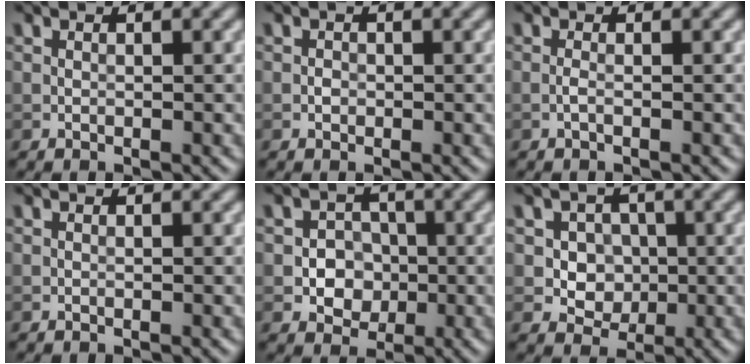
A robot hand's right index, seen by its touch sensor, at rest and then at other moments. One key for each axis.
{"total": 0.6, "fx": -0.1, "fy": 0.5, "fz": 0.2, "tx": 0.000, "ty": -0.002, "tz": -0.003}
{"total": 0.7, "fx": -0.3, "fy": 0.1, "fz": 0.6, "tx": -0.015, "ty": -0.001, "tz": -0.007}
{"total": 0.0}
{"total": 3.8, "fx": -0.7, "fy": 3.4, "fz": 1.7, "tx": -0.001, "ty": -0.002, "tz": -0.027}
{"total": 3.7, "fx": 0.2, "fy": 3.3, "fz": 1.8, "tx": -0.017, "ty": -0.002, "tz": -0.001}